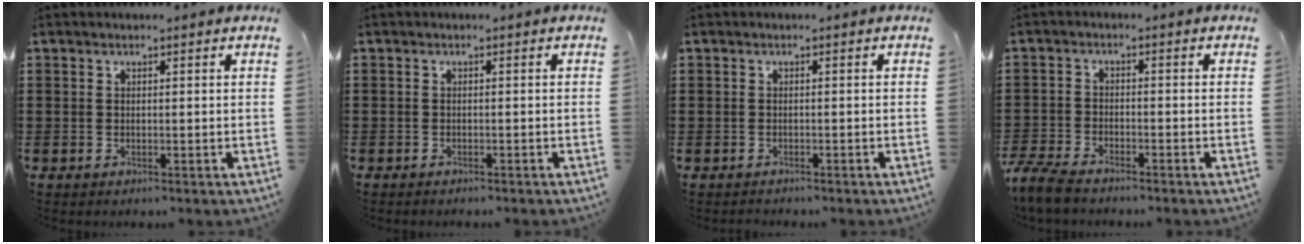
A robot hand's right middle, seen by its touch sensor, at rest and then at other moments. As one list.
[{"total": 0.6, "force": [-0.6, 0.1, 0.1], "torque": [-0.002, 0.000, -0.013]}, {"total": 0.8, "force": [-0.6, 0.4, -0.2], "torque": [0.003, 0.005, -0.016]}, {"total": 4.4, "force": [-4.1, 0.8, 1.5], "torque": [-0.053, -0.006, -0.088]}]